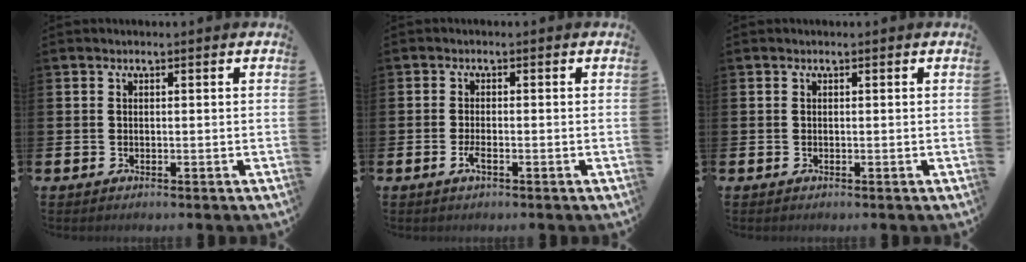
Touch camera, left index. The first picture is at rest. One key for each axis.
{"total": 1.7, "fx": -0.8, "fy": 0.4, "fz": 1.5, "tx": -0.033, "ty": 0.003, "tz": -0.014}
{"total": 0.0}